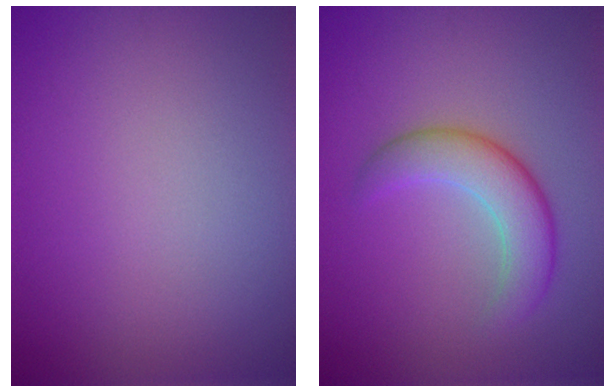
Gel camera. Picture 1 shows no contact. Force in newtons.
{"total": 4.4, "press": 4.3, "slide": 0.3}